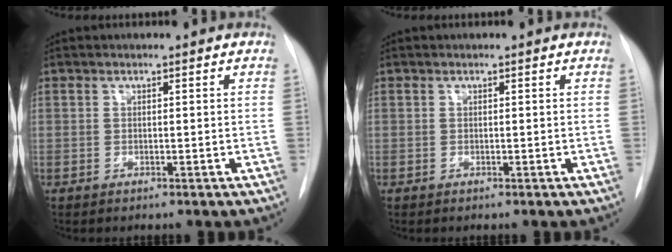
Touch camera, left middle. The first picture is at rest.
{"total": 0.0}